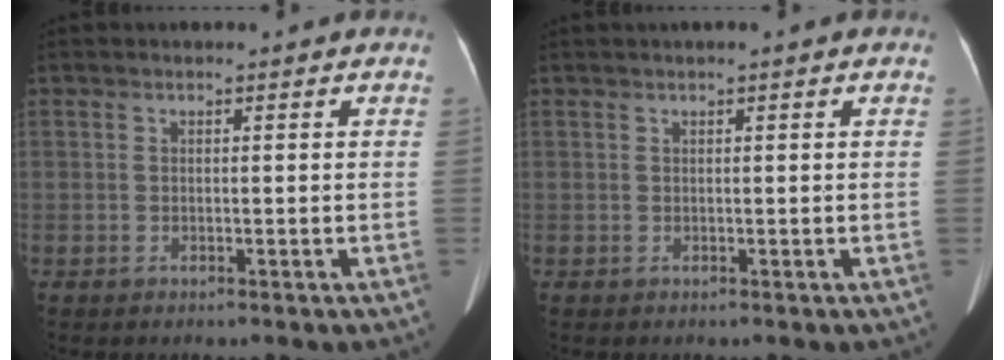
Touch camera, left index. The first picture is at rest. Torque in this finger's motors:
{"motor_torque": [1.02, -1.12, 0.24, 0.04]}